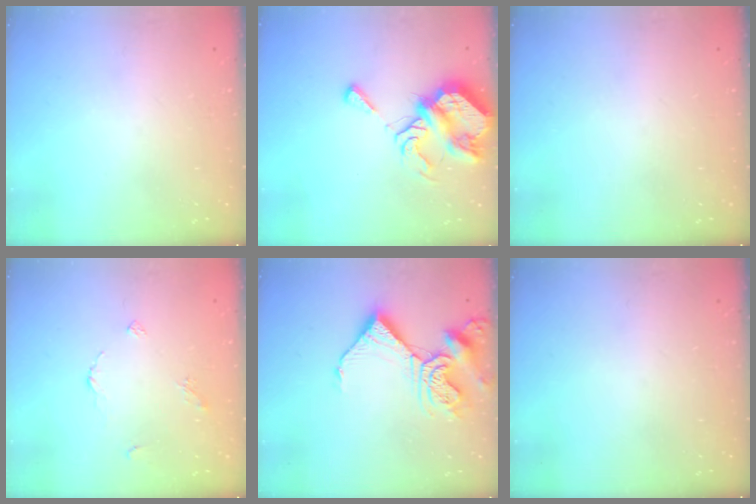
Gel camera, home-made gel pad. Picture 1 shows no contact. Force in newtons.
{"total": 9.6, "press": 9.6, "slide": 1.1}
{"total": 0.0}
{"total": 4.0, "press": 4.0, "slide": 0.5}
{"total": 13.3, "press": 13.2, "slide": 1.8}
{"total": 0.0}